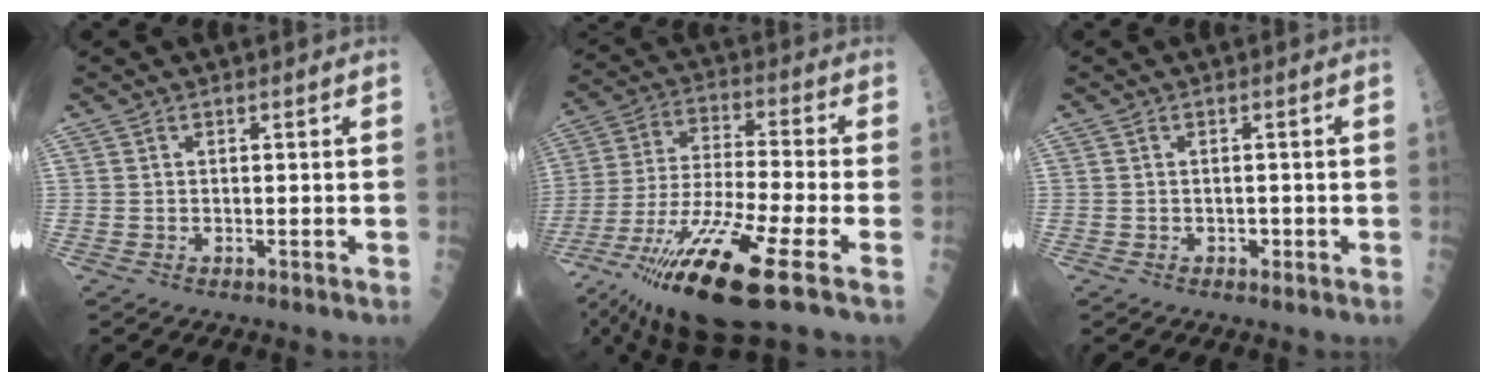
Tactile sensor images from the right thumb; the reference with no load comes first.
{"total": 23.7, "force": [-11.5, 4.2, 20.3], "torque": [-0.449, -0.014, -0.206]}
{"total": 0.8, "force": [-0.3, 0.6, 0.4], "torque": [-0.002, 0.002, -0.004]}